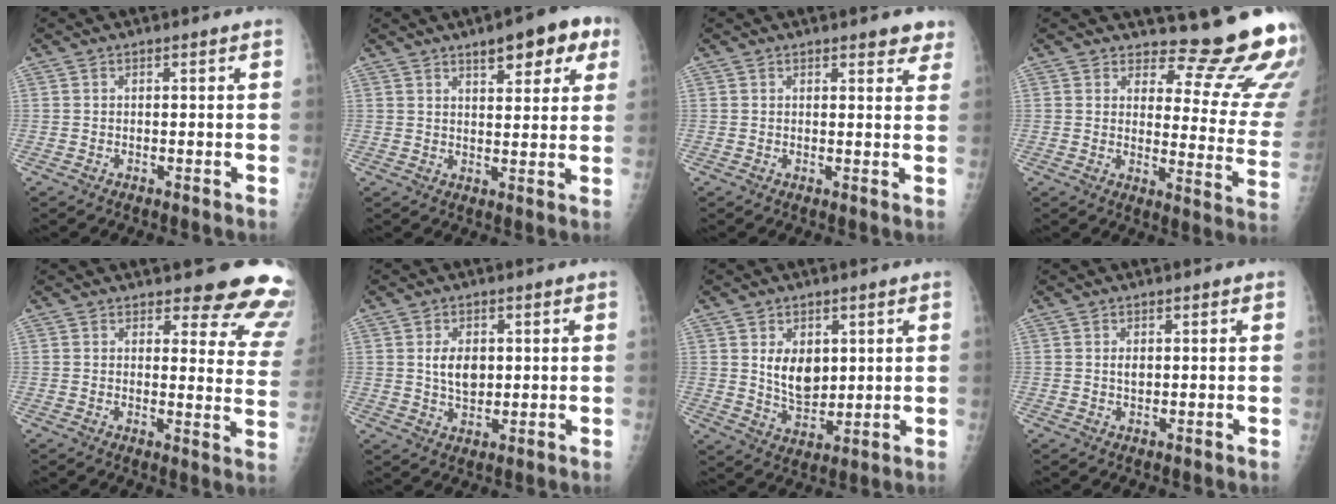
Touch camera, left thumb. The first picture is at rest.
{"total": 10.2, "force": [5.7, 3.9, 7.6], "torque": [-0.068, -0.013, 0.071]}
{"total": 3.6, "force": [2.7, 1.4, 1.9], "torque": [0.003, -0.011, 0.028]}
{"total": 14.5, "force": [13.8, 2.1, 4.2], "torque": [-0.019, -0.172, 0.153]}
{"total": 15.1, "force": [13.4, 4.6, 5.2], "torque": [-0.005, -0.108, 0.127]}
{"total": 5.6, "force": [1.1, 3.8, 4.1], "torque": [-0.052, -0.009, 0.025]}
{"total": 8.1, "force": [2.2, 5.5, 5.6], "torque": [-0.065, -0.022, 0.051]}
{"total": 1.5, "force": [0.4, 0.9, 1.1], "torque": [-0.013, -0.002, 0.008]}